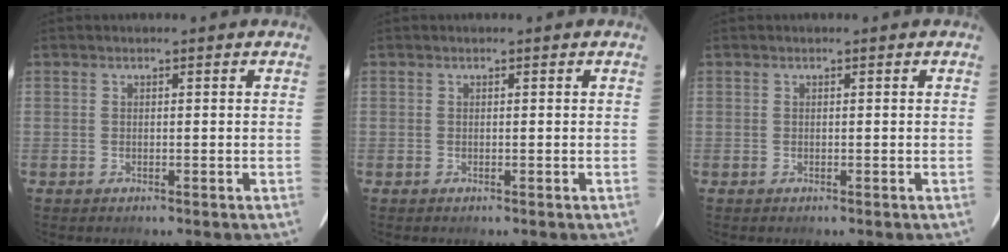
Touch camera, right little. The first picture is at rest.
{"total": 0.0}
{"total": 0.0}